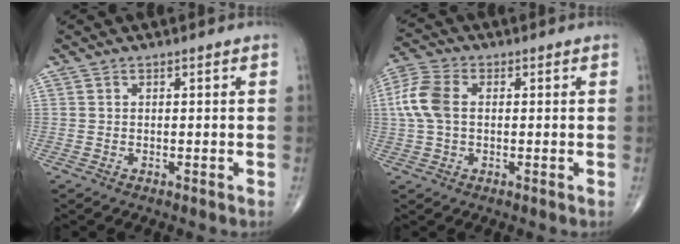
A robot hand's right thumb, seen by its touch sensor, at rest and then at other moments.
{"total": 8.0, "force": [0.7, 5.1, 6.1], "torque": [-0.150, 0.019, 0.010]}